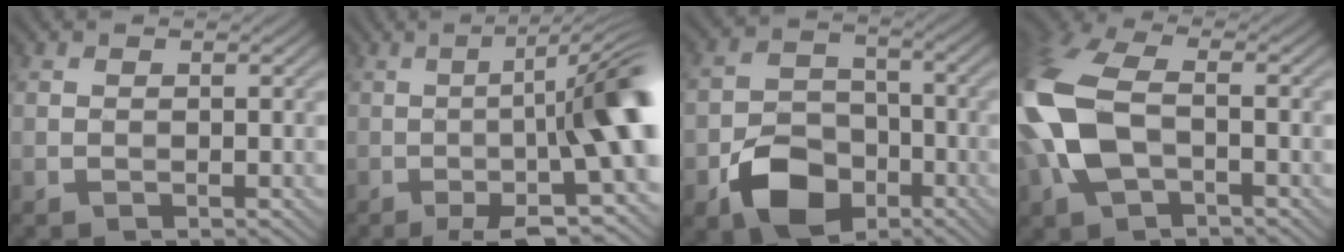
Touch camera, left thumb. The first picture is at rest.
{"total": 15.6, "force": [-3.2, 3.6, 14.8], "torque": [-0.167, 0.013, -0.042]}
{"total": 9.0, "force": [-4.7, 6.0, 4.7], "torque": [-0.092, -0.013, -0.095]}
{"total": 12.9, "force": [-1.7, 7.5, 10.3], "torque": [-0.290, -0.003, -0.036]}